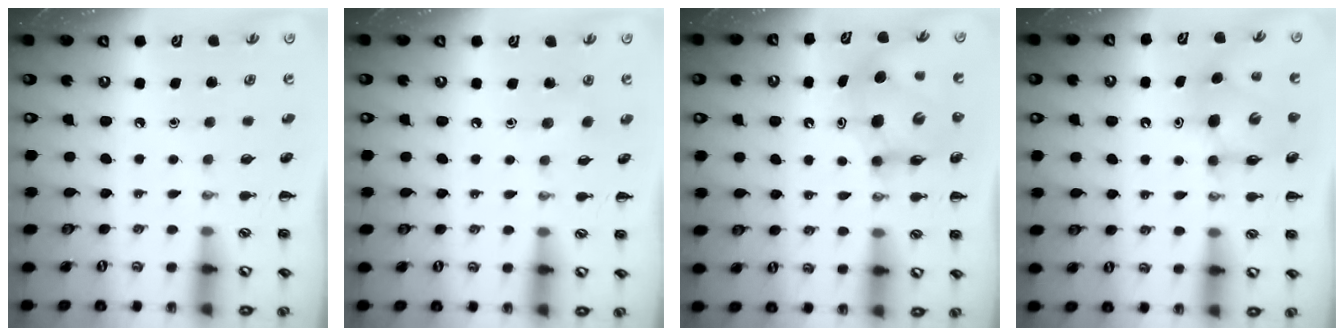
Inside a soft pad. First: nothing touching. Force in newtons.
{"total": 2.1, "press": 2.0, "slide": 0.7}
{"total": 8.9, "press": 8.5, "slide": 2.3}
{"total": 8.1, "press": 7.9, "slide": 1.6}